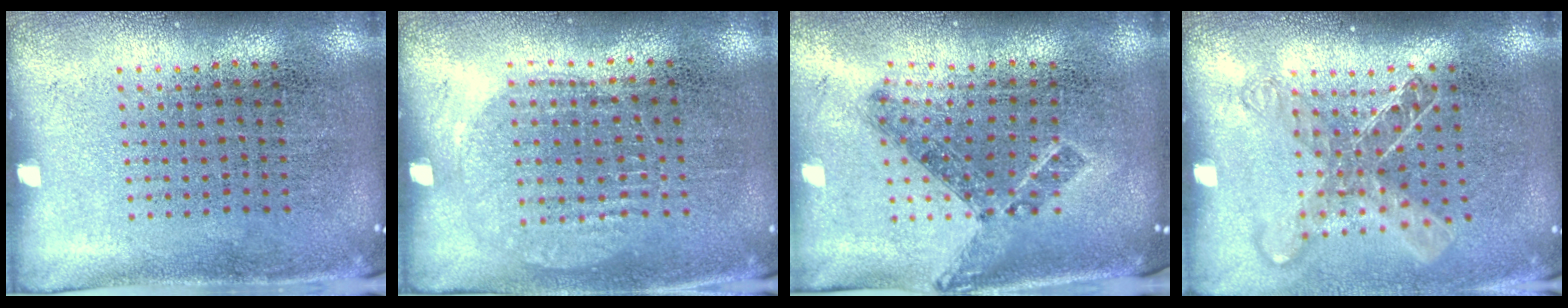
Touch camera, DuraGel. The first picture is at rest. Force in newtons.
{"total": 1.0, "press": 0.9, "slide": 0.4}
{"total": 1.1, "press": 0.9, "slide": 0.7}
{"total": 1.5, "press": 1.2, "slide": 0.8}